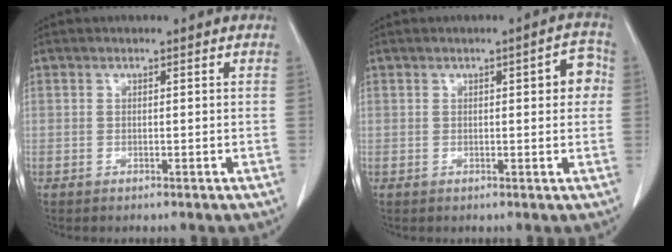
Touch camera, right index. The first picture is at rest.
{"total": 4.0, "force": [0.6, 1.2, 3.7], "torque": [-0.037, 0.011, 0.003]}